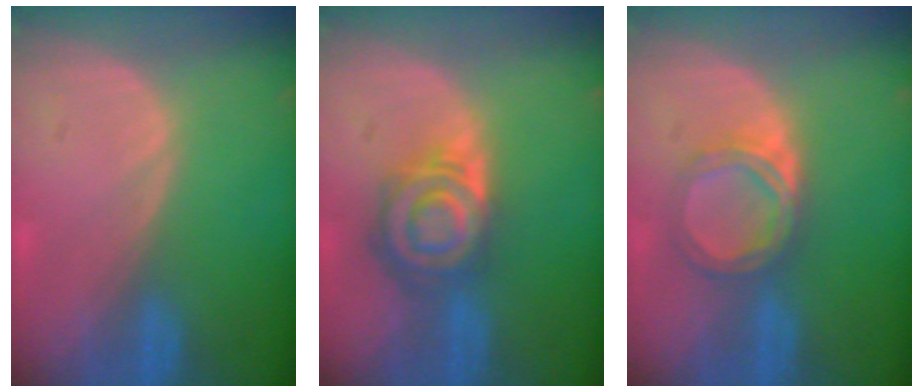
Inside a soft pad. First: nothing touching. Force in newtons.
{"total": 8.0, "press": 7.1, "slide": 3.7}
{"total": 4.8, "press": 4.8, "slide": 0.5}